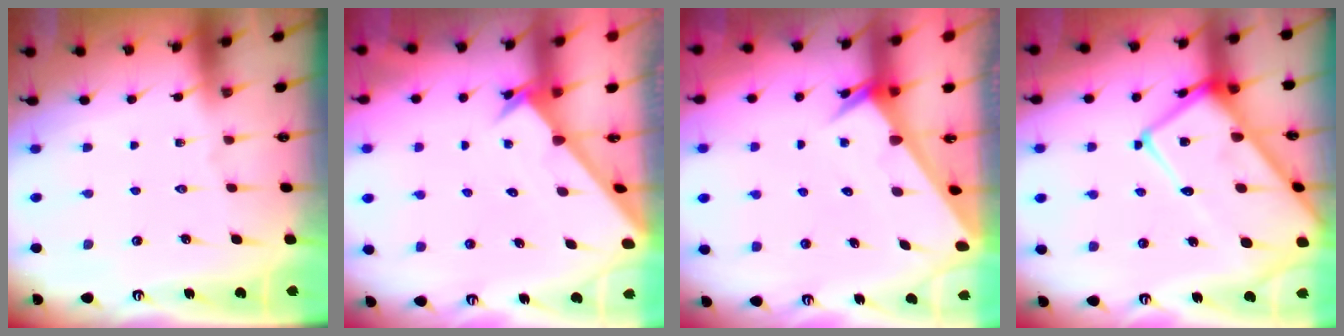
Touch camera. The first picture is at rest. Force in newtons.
{"total": 2.6, "press": 2.6, "slide": 0.2}
{"total": 2.9, "press": 2.9, "slide": 0.0}
{"total": 21.2, "press": 21.1, "slide": 2.2}